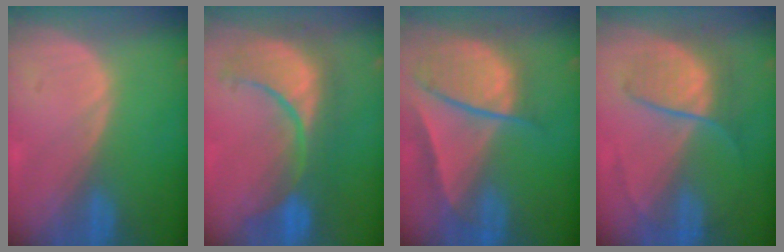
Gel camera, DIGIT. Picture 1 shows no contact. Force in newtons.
{"total": 10.7, "press": 10.1, "slide": 3.7}
{"total": 9.6, "press": 8.1, "slide": 5.1}
{"total": 6.3, "press": 6.3, "slide": 0.6}